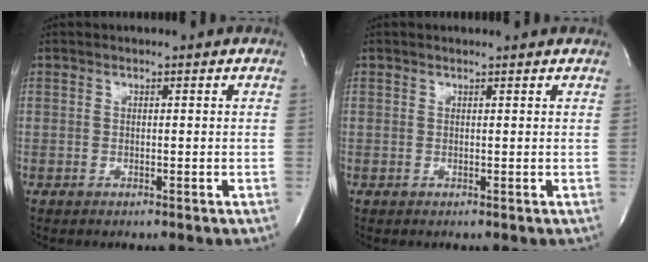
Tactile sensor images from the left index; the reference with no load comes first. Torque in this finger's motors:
{"motor_torque": [0.20, -0.12, 0.00, 0.00]}